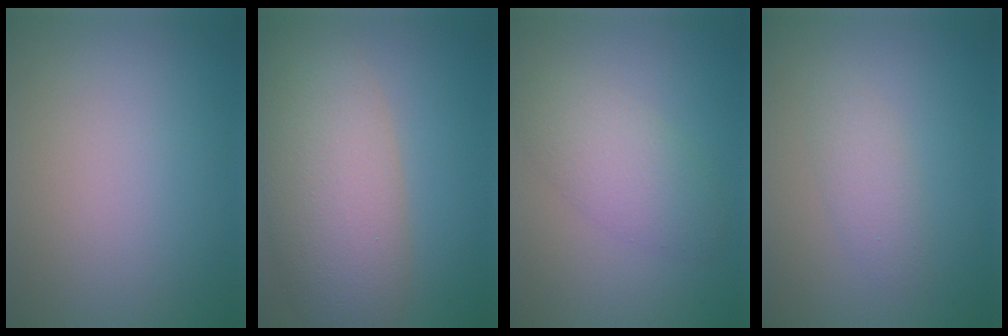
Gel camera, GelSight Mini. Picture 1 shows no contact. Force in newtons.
{"total": 9.0, "press": 9.0, "slide": 0.7}
{"total": 3.8, "press": 3.8, "slide": 0.2}
{"total": 1.9, "press": 1.9, "slide": 0.1}